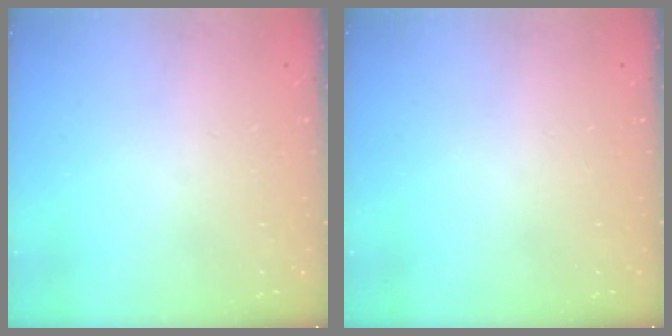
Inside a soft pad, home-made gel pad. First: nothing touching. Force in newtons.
{"total": 0.0}